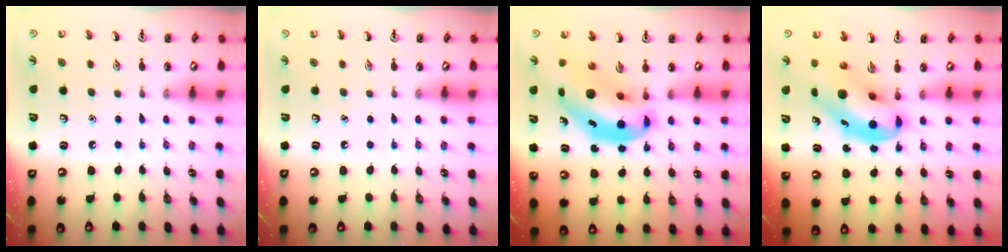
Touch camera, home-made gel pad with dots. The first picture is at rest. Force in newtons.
{"total": 0.0}
{"total": 9.6, "press": 9.1, "slide": 2.9}
{"total": 8.4, "press": 8.1, "slide": 2.5}